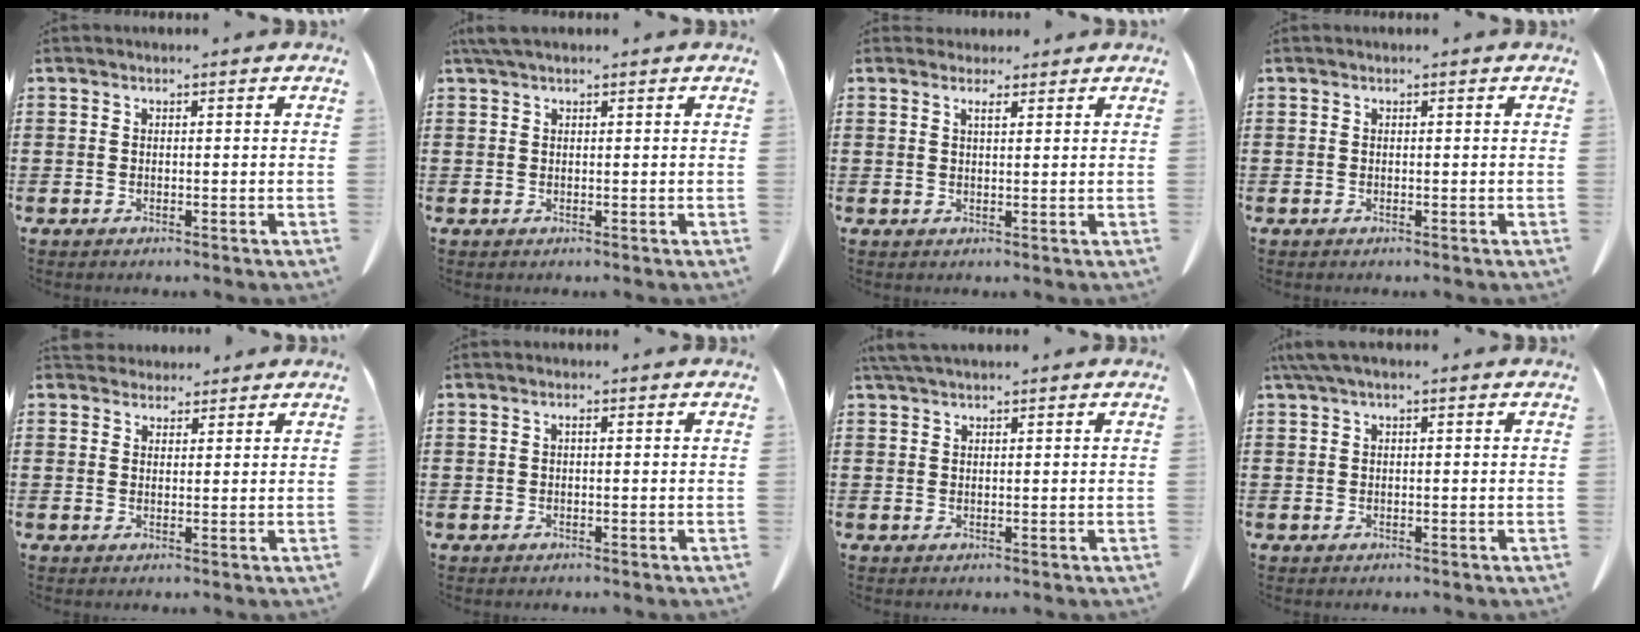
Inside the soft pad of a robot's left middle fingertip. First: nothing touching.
{"total": 1.5, "force": [1.1, 0.2, 1.0], "torque": [-0.023, 0.002, 0.020]}
{"total": 1.7, "force": [1.5, 0.4, 0.8], "torque": [-0.010, -0.003, 0.026]}
{"total": 0.0}
{"total": 2.7, "force": [2.5, 0.9, 0.2], "torque": [-0.003, -0.006, 0.047]}
{"total": 0.6, "force": [0.1, 0.0, 0.6], "torque": [-0.010, -0.002, 0.002]}
{"total": 2.0, "force": [1.8, 0.2, 0.9], "torque": [-0.021, 0.000, 0.034]}
{"total": 1.3, "force": [0.5, 0.2, 1.2], "torque": [-0.026, 0.000, 0.010]}